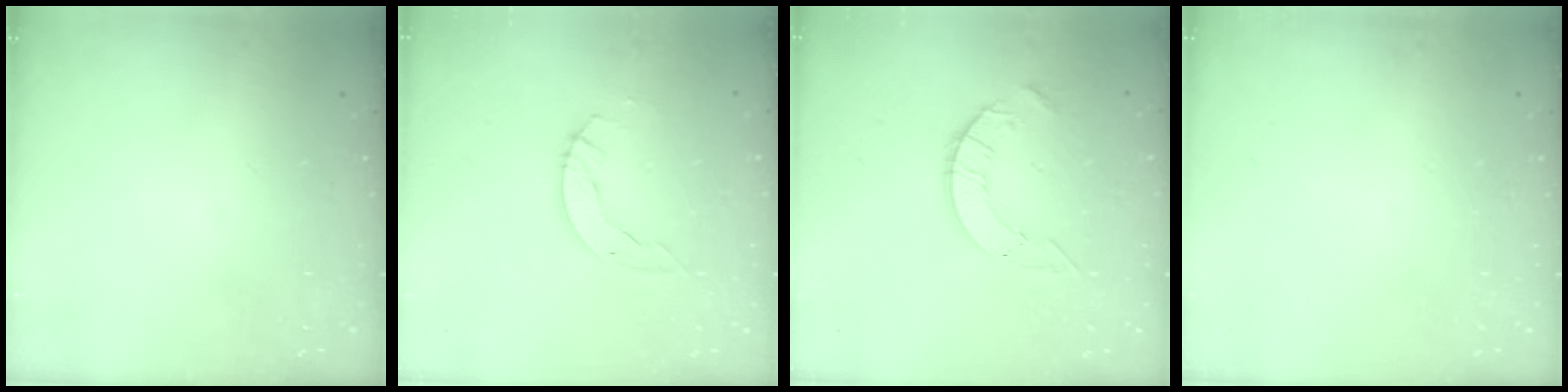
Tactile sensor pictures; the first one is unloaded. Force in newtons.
{"total": 4.9, "press": 4.9, "slide": 0.1}
{"total": 7.0, "press": 7.0, "slide": 0.4}
{"total": 0.0}